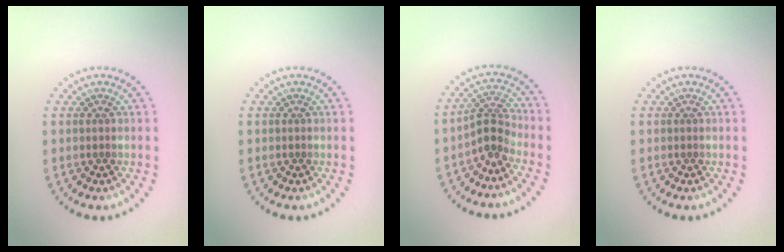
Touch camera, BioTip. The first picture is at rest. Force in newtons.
{"total": 0.0}
{"total": 2.6, "press": 1.8, "slide": 1.8}
{"total": 0.0}